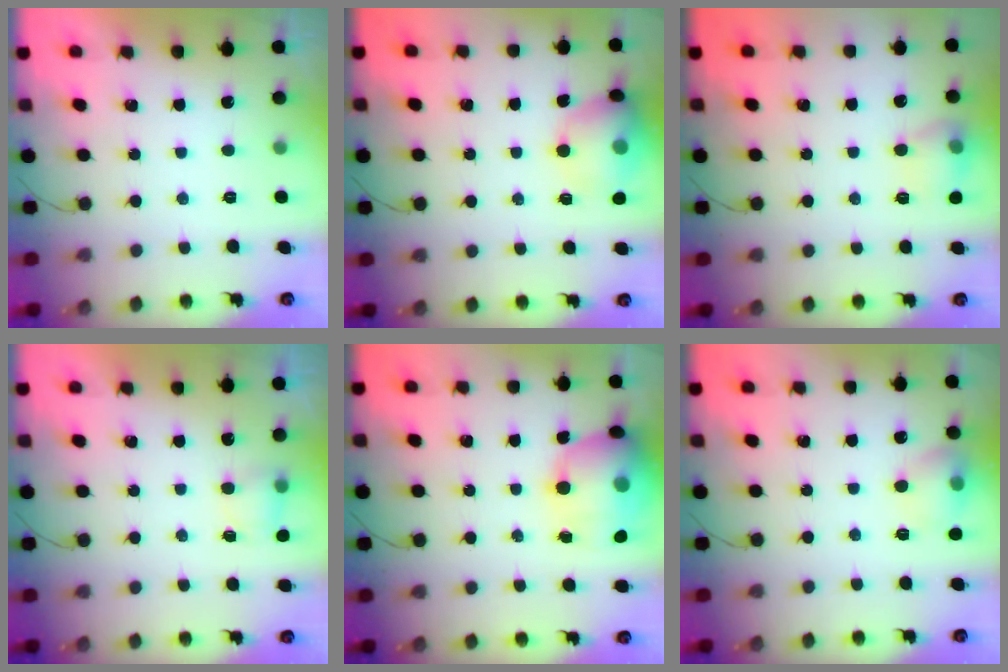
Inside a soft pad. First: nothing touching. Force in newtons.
{"total": 13.5, "press": 13.3, "slide": 2.3}
{"total": 10.2, "press": 10.2, "slide": 0.5}
{"total": 4.2, "press": 4.0, "slide": 1.2}
{"total": 16.7, "press": 16.5, "slide": 2.5}
{"total": 10.2, "press": 10.1, "slide": 1.5}